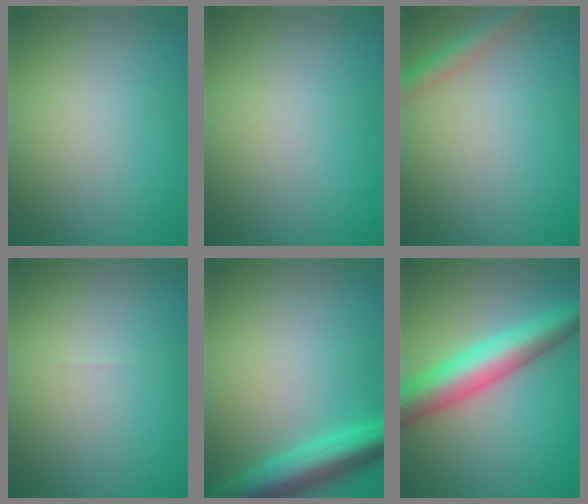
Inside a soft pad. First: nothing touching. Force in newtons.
{"total": 0.0}
{"total": 1.9, "press": 1.9, "slide": 0.1}
{"total": 0.0}
{"total": 5.3, "press": 5.3, "slide": 0.2}
{"total": 7.0, "press": 7.0, "slide": 0.1}